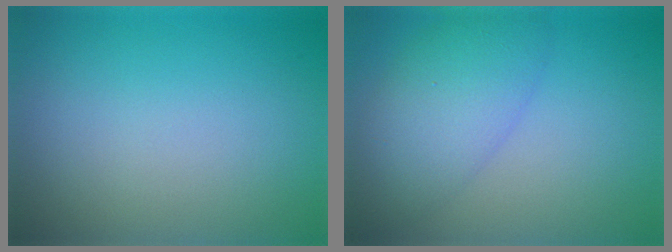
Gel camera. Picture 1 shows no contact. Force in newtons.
{"total": 5.2, "press": 5.2, "slide": 0.3}